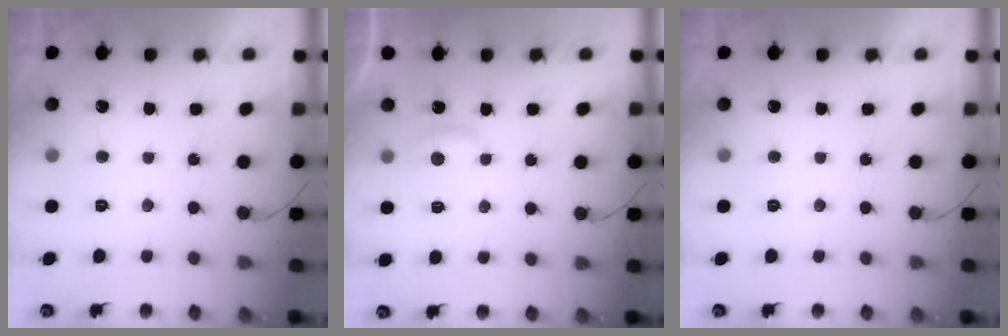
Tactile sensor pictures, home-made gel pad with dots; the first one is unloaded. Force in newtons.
{"total": 3.8, "press": 3.8, "slide": 0.3}
{"total": 0.0}